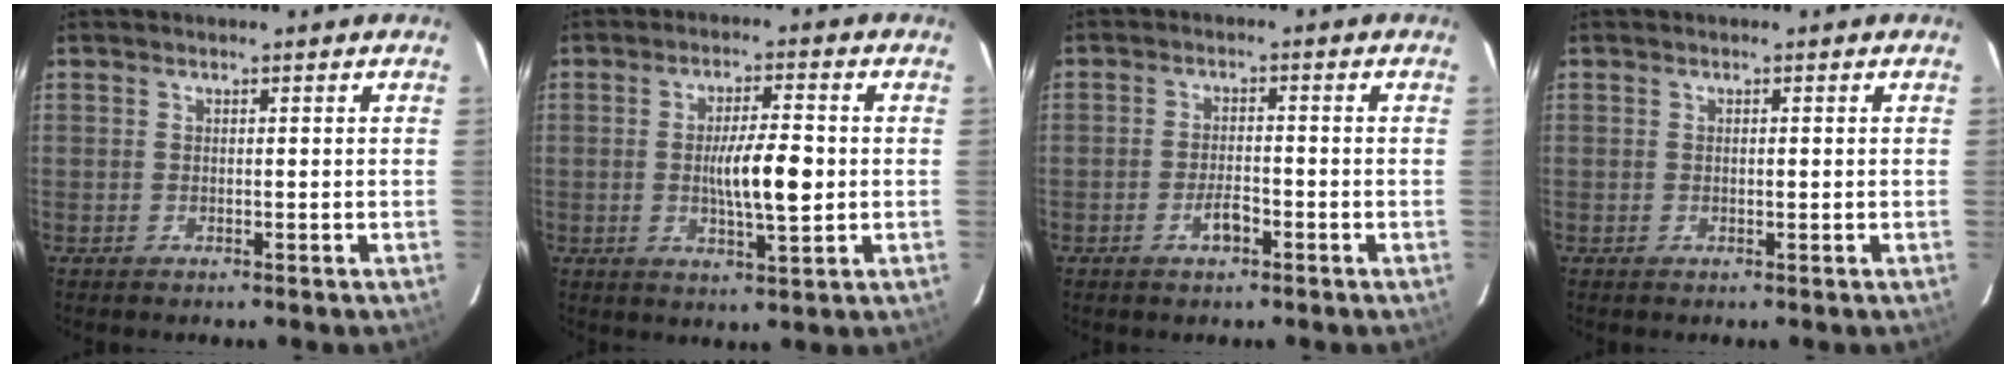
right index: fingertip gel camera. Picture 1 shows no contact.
{"total": 7.9, "force": [-0.4, 1.4, 7.8], "torque": [-0.137, -0.001, -0.006]}
{"total": 3.1, "force": [-1.6, 1.0, 2.4], "torque": [-0.046, 0.002, -0.029]}
{"total": 0.5, "force": [0.0, 0.1, 0.5], "torque": [-0.010, 0.000, 0.001]}